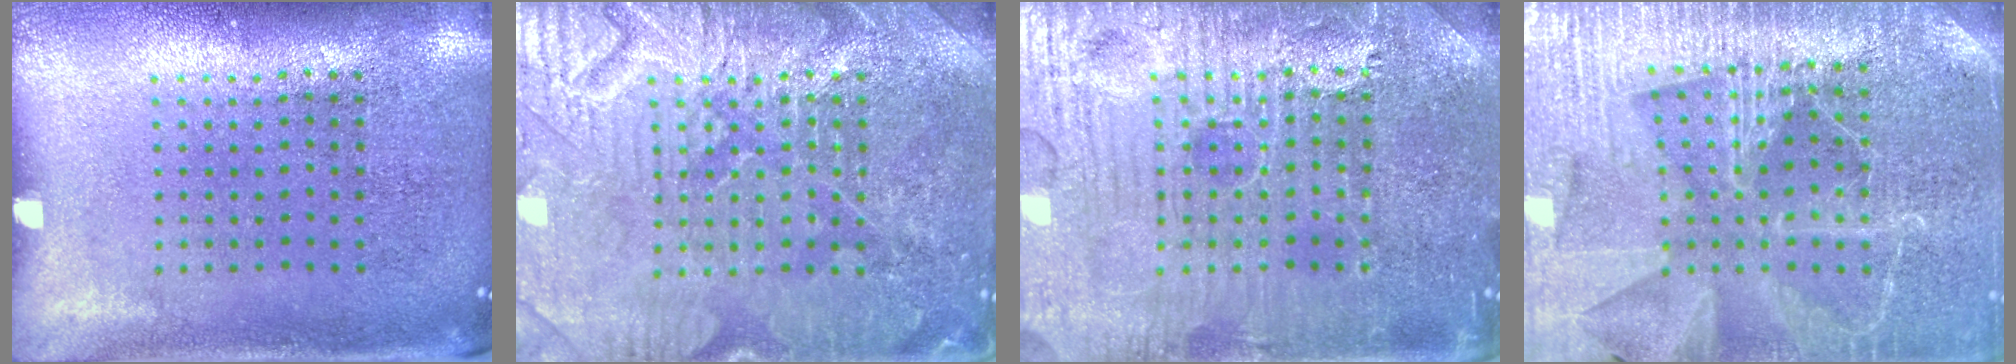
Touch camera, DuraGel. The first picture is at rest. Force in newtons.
{"total": 6.4, "press": 6.4, "slide": 0.8}
{"total": 4.7, "press": 4.6, "slide": 0.8}
{"total": 4.2, "press": 3.9, "slide": 1.4}